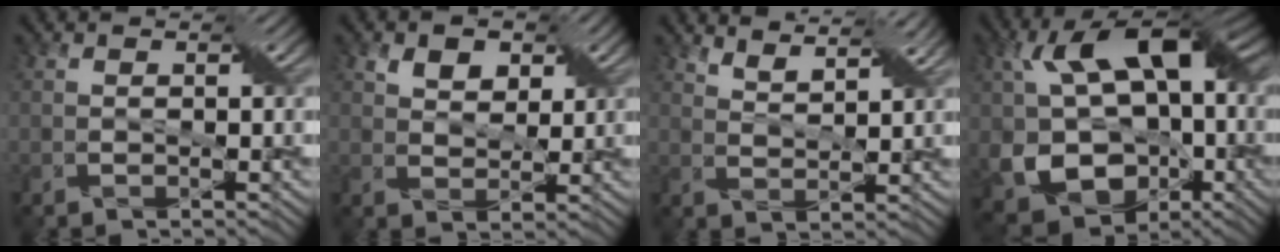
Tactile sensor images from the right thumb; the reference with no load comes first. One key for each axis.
{"total": 4.1, "fx": 2.3, "fy": 2.6, "fz": 2.2, "tx": -0.046, "ty": -0.004, "tz": 0.038}
{"total": 5.0, "fx": 4.3, "fy": 1.1, "fz": 2.4, "tx": -0.053, "ty": -0.005, "tz": 0.083}
{"total": 17.3, "fx": -0.1, "fy": 12.1, "fz": 12.4, "tx": -0.234, "ty": -0.010, "tz": 0.003}